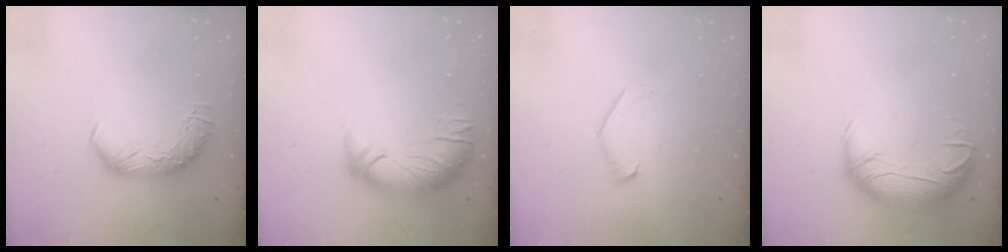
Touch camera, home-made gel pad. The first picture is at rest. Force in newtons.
{"total": 2.9, "press": 1.4, "slide": 2.5}
{"total": 6.7, "press": 6.7, "slide": 0.7}
{"total": 2.9, "press": 0.9, "slide": 2.8}